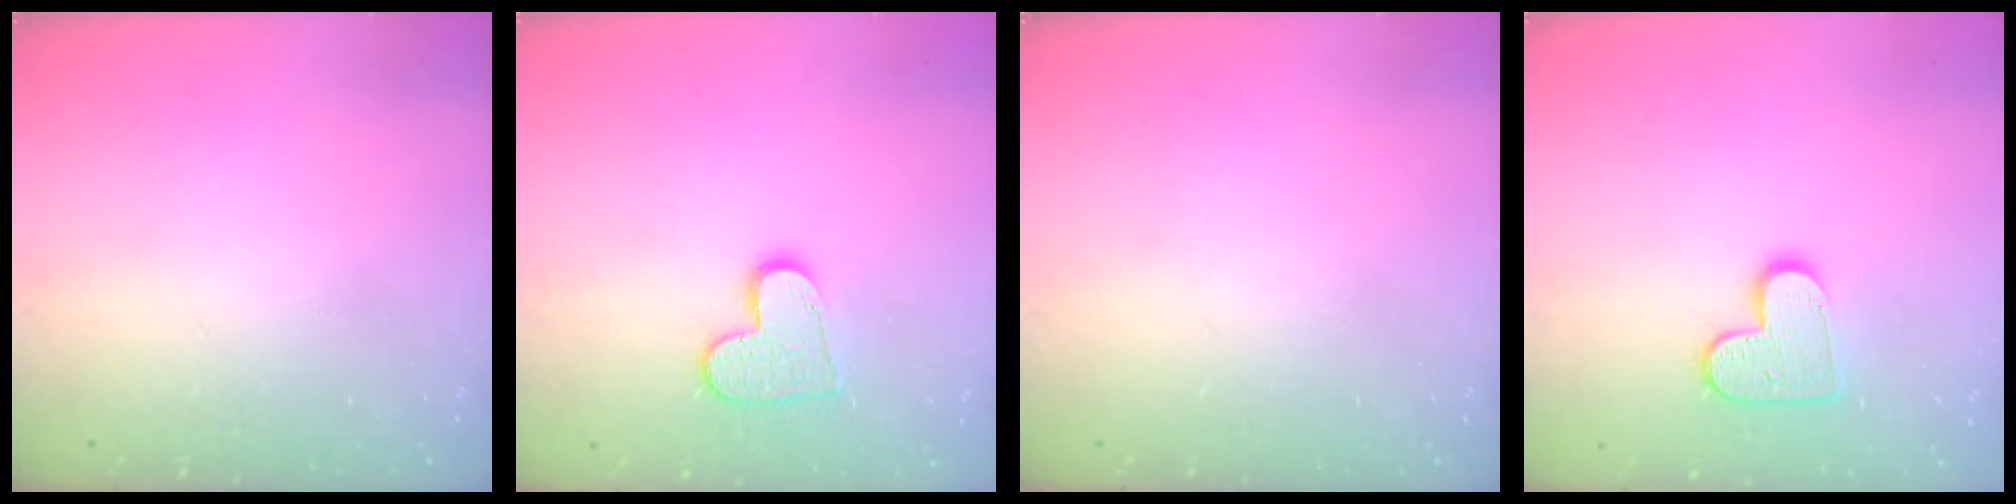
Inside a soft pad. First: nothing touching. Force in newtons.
{"total": 9.9, "press": 9.9, "slide": 0.3}
{"total": 0.0}
{"total": 10.1, "press": 10.1, "slide": 0.3}